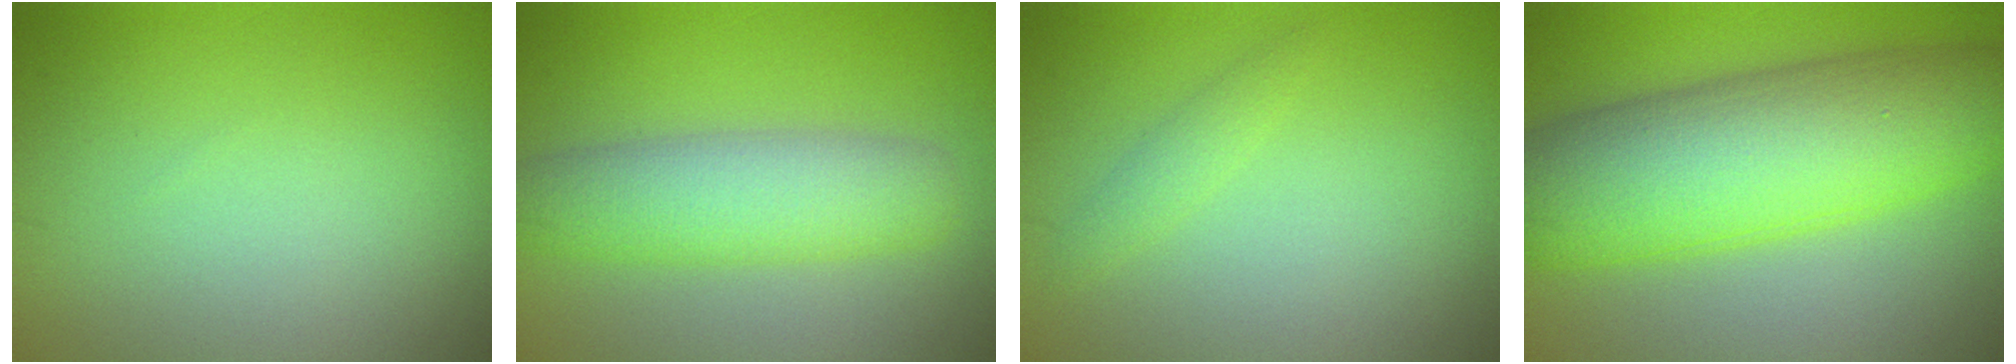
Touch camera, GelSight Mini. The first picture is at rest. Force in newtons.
{"total": 5.3, "press": 5.3, "slide": 0.2}
{"total": 1.1, "press": 1.1, "slide": 0.1}
{"total": 11.3, "press": 11.3, "slide": 0.2}